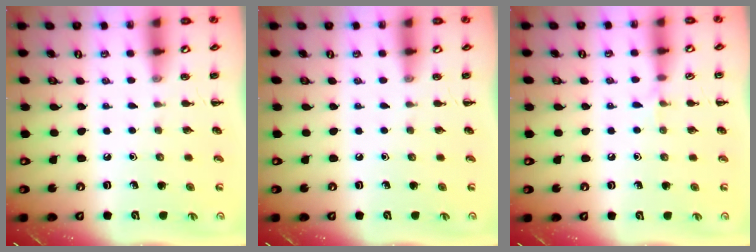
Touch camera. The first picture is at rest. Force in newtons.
{"total": 0.0}
{"total": 4.5, "press": 4.2, "slide": 1.5}